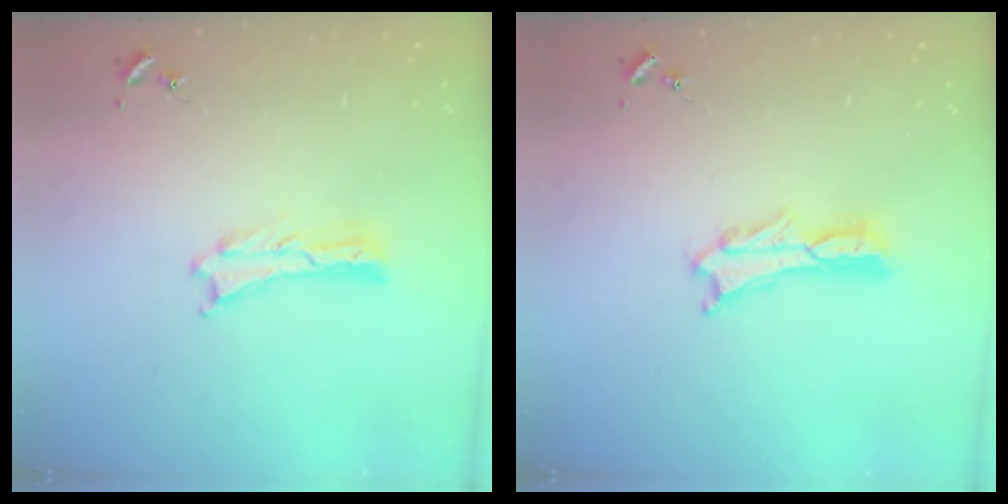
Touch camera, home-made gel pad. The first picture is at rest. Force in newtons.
{"total": 1.1, "press": 1.1, "slide": 0.2}